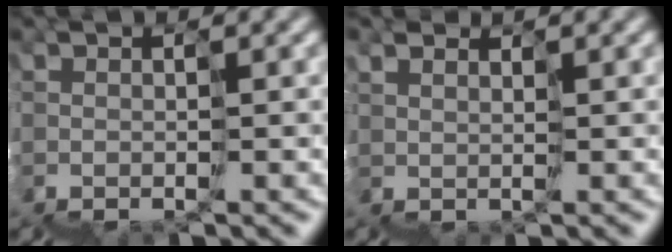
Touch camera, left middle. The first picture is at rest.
{"total": 3.3, "force": [1.4, -1.1, -2.7], "torque": [0.027, 0.020, 0.025]}